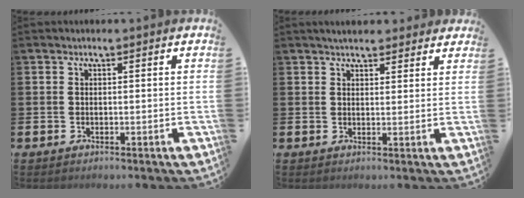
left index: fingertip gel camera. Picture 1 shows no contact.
{"total": 3.2, "force": [3.0, 1.0, 0.6], "torque": [-0.010, -0.006, 0.054]}